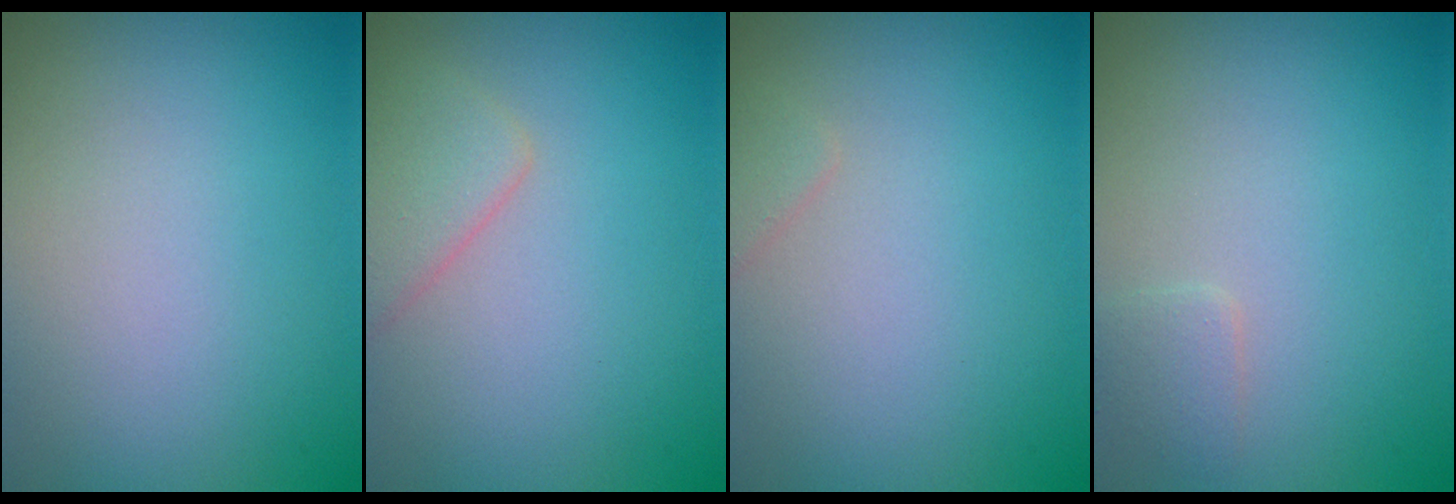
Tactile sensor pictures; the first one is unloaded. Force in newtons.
{"total": 2.5, "press": 2.5, "slide": 0.2}
{"total": 0.9, "press": 0.9, "slide": 0.1}
{"total": 1.0, "press": 1.0, "slide": 0.0}